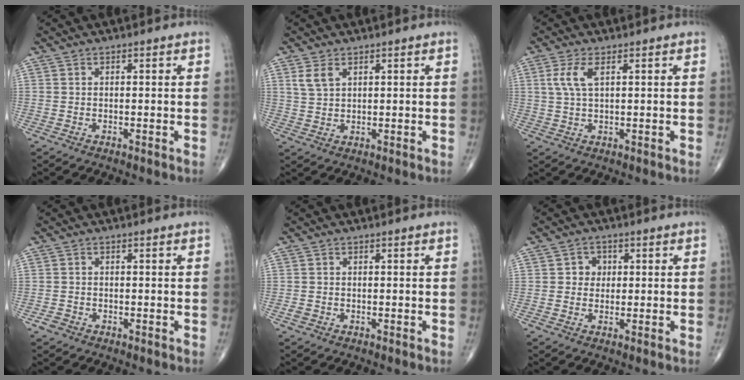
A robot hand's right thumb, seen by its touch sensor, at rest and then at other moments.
{"total": 3.3, "force": [1.7, 1.9, 2.1], "torque": [-0.042, -0.001, 0.042]}
{"total": 4.3, "force": [1.4, 1.6, 3.8], "torque": [-0.093, 0.003, 0.032]}
{"total": 1.5, "force": [-0.9, 1.1, 0.5], "torque": [-0.009, 0.006, -0.017]}
{"total": 1.1, "force": [-0.4, 0.8, 0.5], "torque": [-0.015, 0.002, -0.008]}
{"total": 3.0, "force": [0.4, 2.8, 1.2], "torque": [0.004, 0.004, 0.002]}